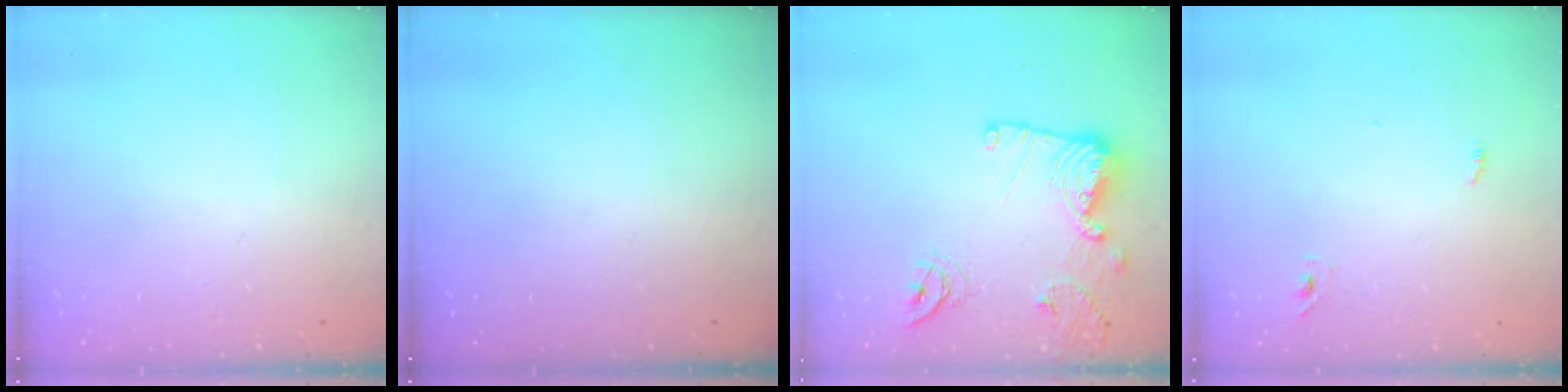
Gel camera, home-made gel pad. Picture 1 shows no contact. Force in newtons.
{"total": 0.0}
{"total": 13.7, "press": 13.6, "slide": 1.4}
{"total": 2.9, "press": 2.7, "slide": 1.0}